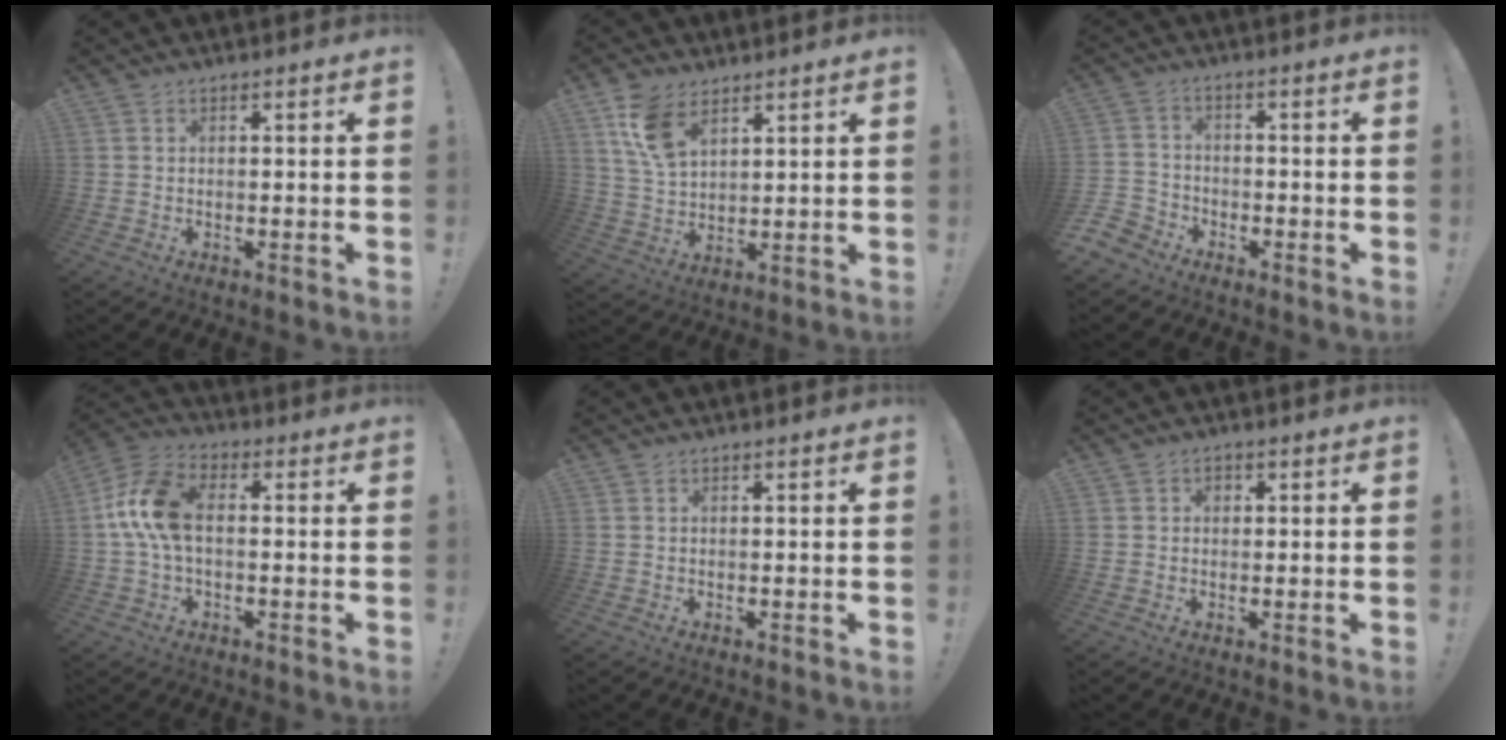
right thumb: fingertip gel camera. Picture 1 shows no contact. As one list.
[{"total": 10.1, "force": [5.9, 5.5, 6.1], "torque": [-0.122, -0.017, 0.114]}, {"total": 5.3, "force": [-3.8, 3.5, 0.9], "torque": [-0.025, 0.023, -0.075]}, {"total": 12.0, "force": [0.5, 6.7, 10.0], "torque": [-0.193, 0.011, 0.015]}, {"total": 0.0}, {"total": 1.7, "force": [-0.1, 1.6, 0.8], "torque": [-0.014, 0.007, -0.002]}]